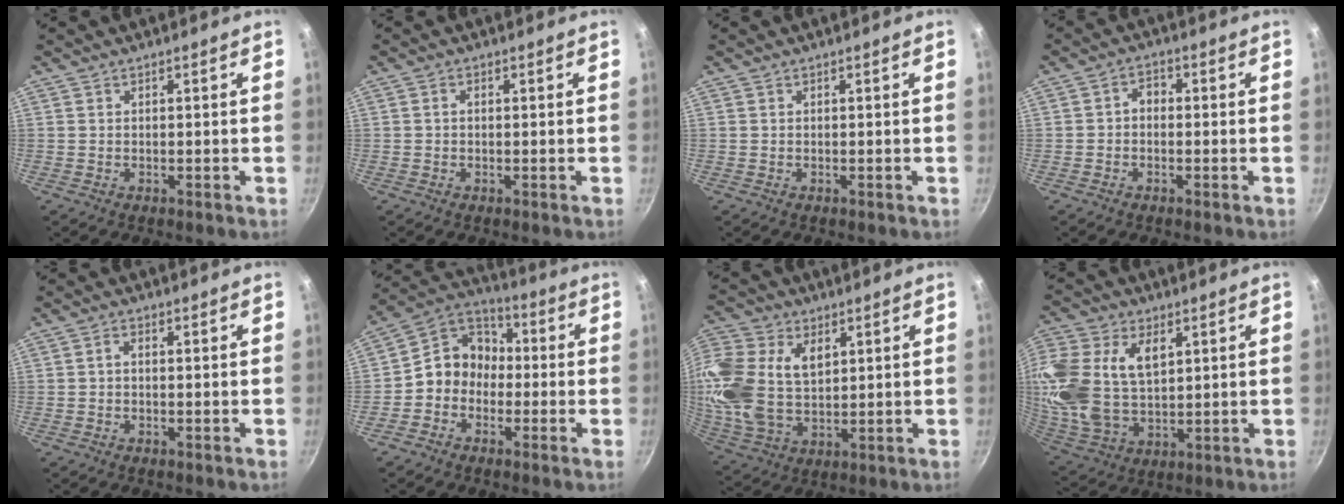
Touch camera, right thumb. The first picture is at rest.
{"total": 0.9, "force": [0.0, 0.6, 0.6], "torque": [-0.011, 0.005, 0.000]}
{"total": 0.0}
{"total": 2.6, "force": [-0.6, 1.9, 1.6], "torque": [-0.022, 0.014, -0.017]}
{"total": 1.5, "force": [-0.1, 1.0, 1.1], "torque": [-0.021, 0.008, -0.004]}
{"total": 9.7, "force": [-1.8, 8.3, 4.6], "torque": [-0.039, 0.045, -0.059]}
{"total": 19.4, "force": [4.5, 13.1, 13.5], "torque": [-0.290, -0.006, 0.087]}
{"total": 21.3, "force": [5.8, 13.8, 15.1], "torque": [-0.333, -0.013, 0.115]}